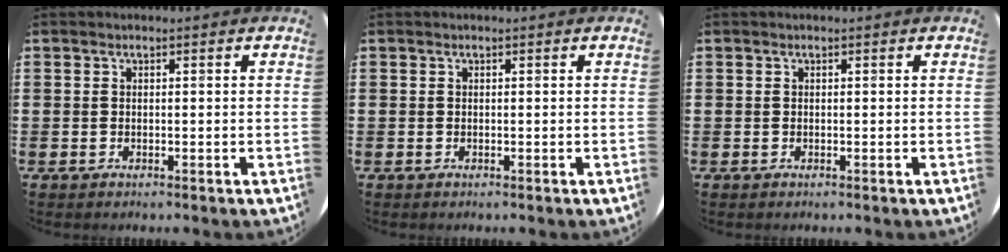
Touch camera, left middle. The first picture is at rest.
{"total": 0.0}
{"total": 0.0}